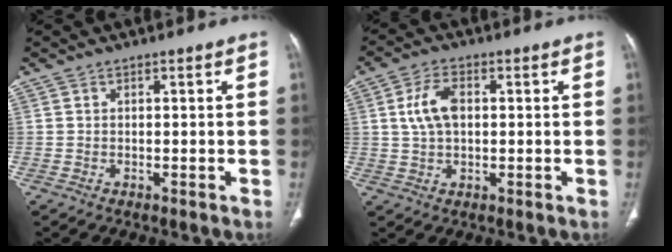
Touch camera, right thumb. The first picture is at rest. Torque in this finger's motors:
{"motor_torque": [-0.48, 0.61, 0.05, 0.04, 0.13]}